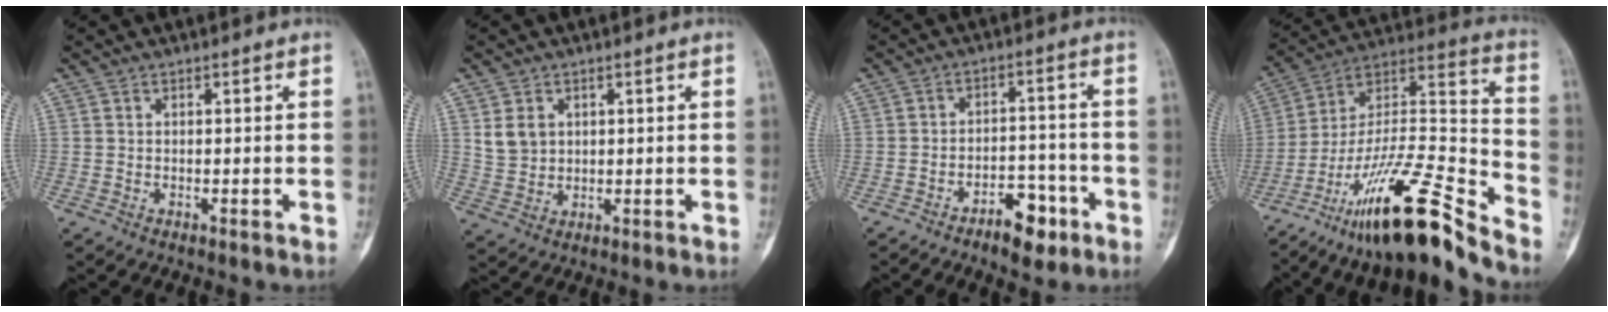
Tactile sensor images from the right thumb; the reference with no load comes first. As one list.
[{"total": 4.6, "force": [1.6, 3.6, 2.3], "torque": [-0.033, -0.006, 0.040]}, {"total": 7.6, "force": [-4.5, 3.8, 4.8], "torque": [-0.051, 0.038, -0.067]}, {"total": 25.1, "force": [-17.9, 4.5, 17.0], "torque": [-0.290, 0.089, -0.312]}]